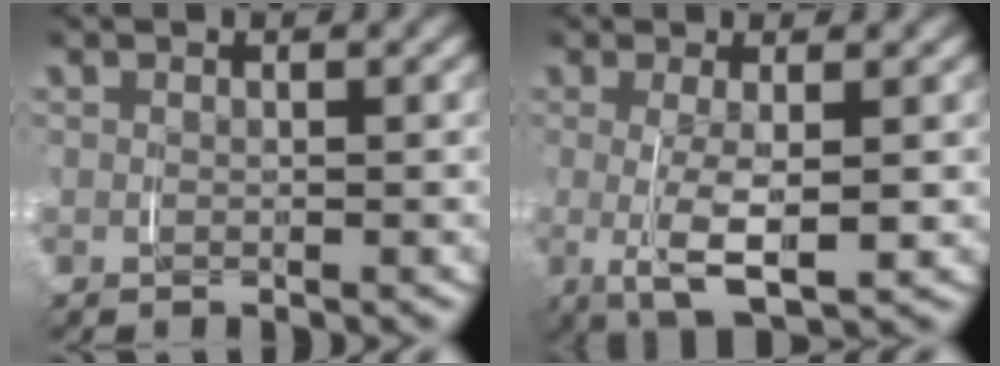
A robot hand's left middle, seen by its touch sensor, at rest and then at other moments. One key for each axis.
{"total": 5.7, "fx": -0.9, "fy": 2.1, "fz": 5.2, "tx": -0.104, "ty": -0.015, "tz": -0.007}